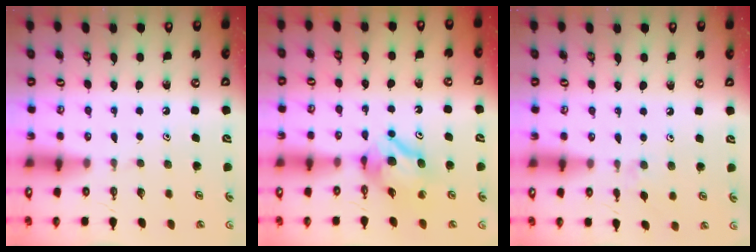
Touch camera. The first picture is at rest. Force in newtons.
{"total": 7.5, "press": 7.5, "slide": 0.6}
{"total": 2.9, "press": 2.9, "slide": 0.5}